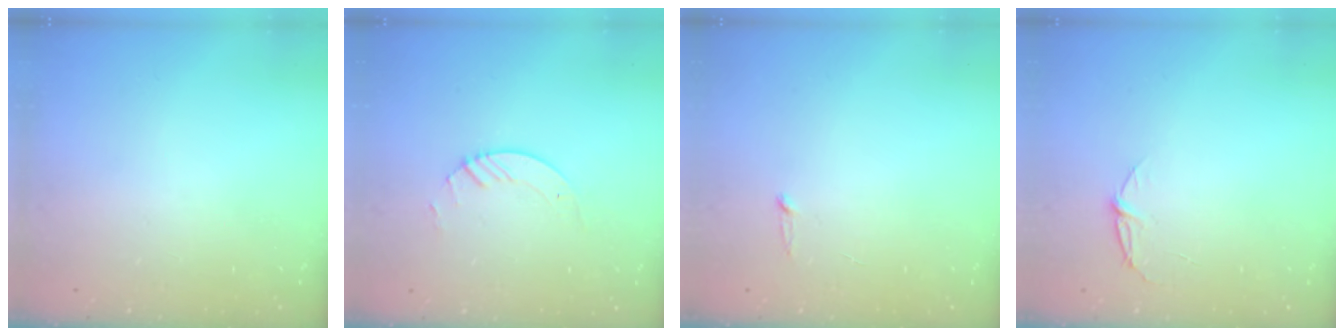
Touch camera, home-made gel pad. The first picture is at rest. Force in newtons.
{"total": 3.5, "press": 3.5, "slide": 0.3}
{"total": 2.5, "press": 2.5, "slide": 0.2}
{"total": 4.9, "press": 4.9, "slide": 0.6}